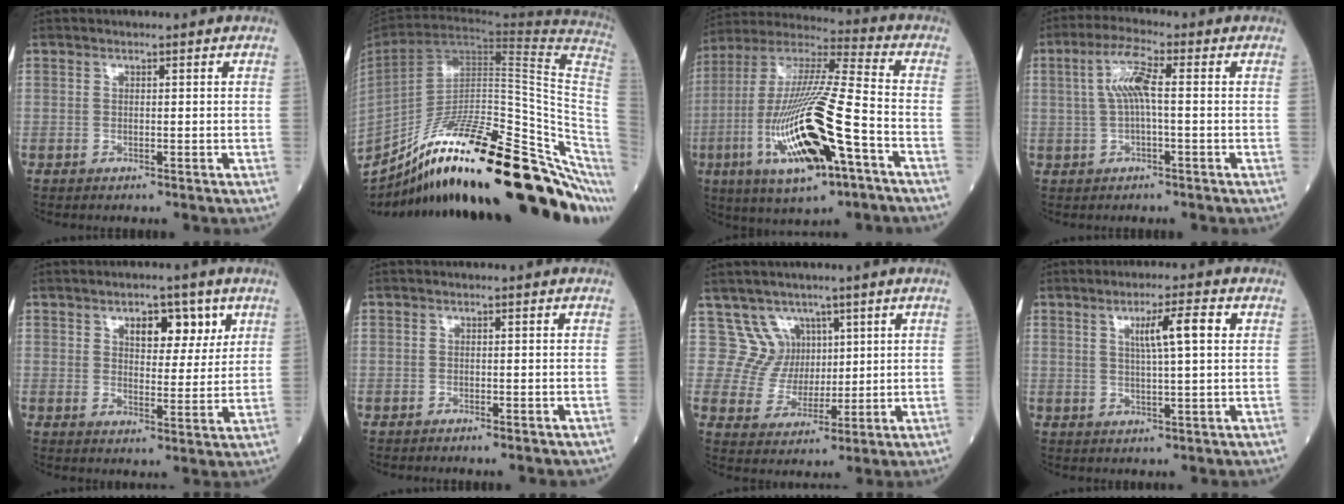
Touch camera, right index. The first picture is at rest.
{"total": 35.3, "force": [-22.2, 5.7, 26.8], "torque": [-0.319, -0.029, -0.338]}
{"total": 22.0, "force": [-7.2, 3.4, 20.5], "torque": [-0.431, -0.027, -0.127]}
{"total": 5.7, "force": [0.6, 0.7, 5.6], "torque": [-0.116, 0.014, 0.011]}
{"total": 6.5, "force": [3.3, 3.2, 4.6], "torque": [-0.057, 0.006, 0.048]}
{"total": 1.7, "force": [-1.4, 0.4, 0.9], "torque": [-0.015, -0.003, -0.012]}
{"total": 6.4, "force": [3.6, 5.3, -0.5], "torque": [0.013, 0.010, 0.072]}
{"total": 5.8, "force": [1.8, 0.0, 5.5], "torque": [-0.092, 0.006, 0.030]}